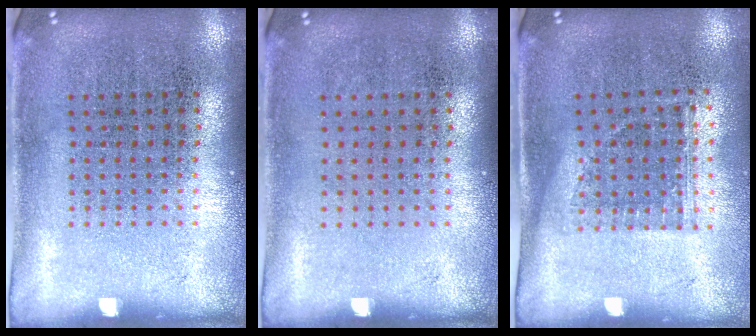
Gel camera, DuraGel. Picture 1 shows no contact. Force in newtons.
{"total": 0.0}
{"total": 1.1, "press": 0.9, "slide": 0.7}